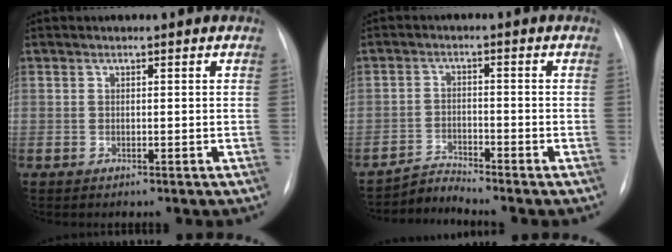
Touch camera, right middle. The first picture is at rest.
{"total": 3.3, "force": [-3.0, -1.0, -1.1], "torque": [0.020, -0.014, -0.054]}